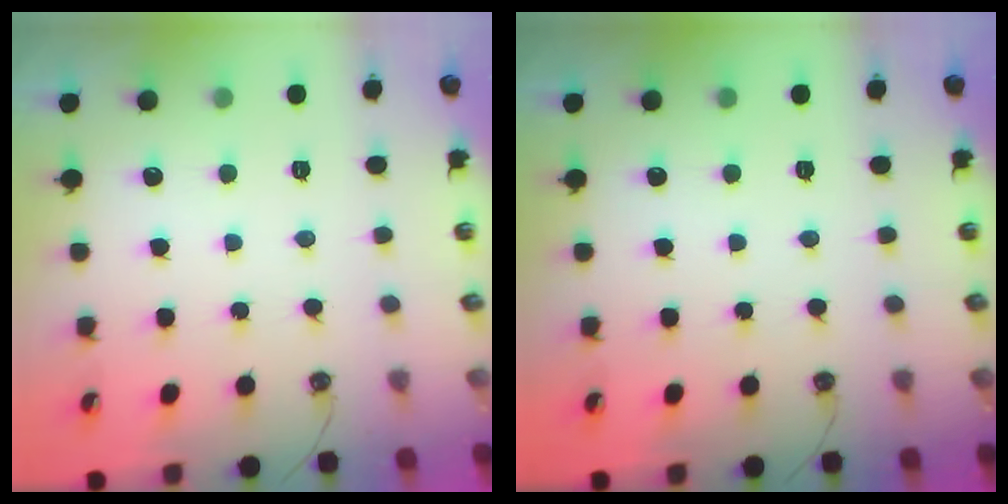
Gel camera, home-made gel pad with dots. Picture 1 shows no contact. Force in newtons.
{"total": 0.0}